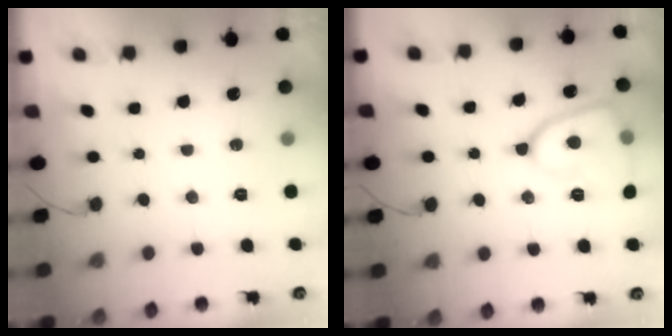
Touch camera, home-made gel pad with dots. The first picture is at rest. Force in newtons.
{"total": 12.7, "press": 12.6, "slide": 1.4}